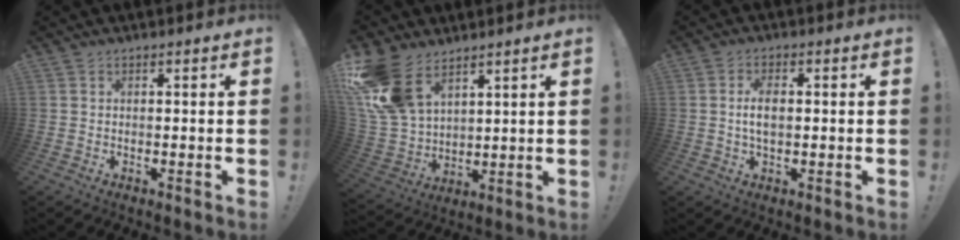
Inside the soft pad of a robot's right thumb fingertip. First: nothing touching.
{"total": 16.6, "force": [9.7, 10.0, 9.0], "torque": [-0.192, -0.046, 0.191]}
{"total": 5.2, "force": [0.2, 2.5, 4.5], "torque": [-0.078, 0.003, 0.001]}